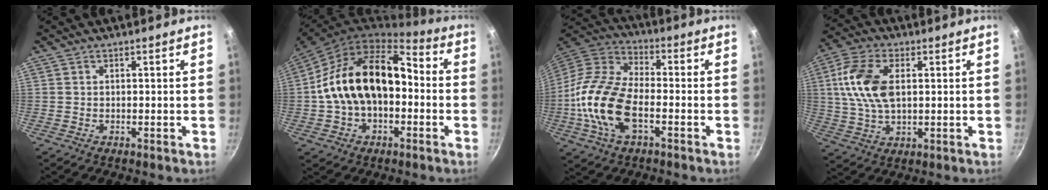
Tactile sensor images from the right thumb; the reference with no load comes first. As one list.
[{"total": 19.5, "force": [-1.2, 13.0, 14.5], "torque": [-0.229, 0.055, -0.028]}, {"total": 18.2, "force": [-4.3, 9.5, 14.8], "torque": [-0.288, 0.036, -0.102]}, {"total": 12.4, "force": [2.2, 7.1, 9.9], "torque": [-0.186, 0.007, 0.036]}]